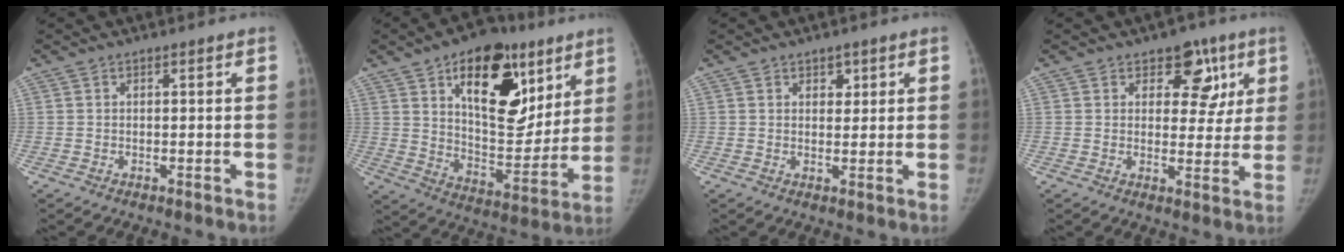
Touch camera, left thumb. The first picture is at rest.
{"total": 23.3, "force": [11.0, 12.5, 16.2], "torque": [-0.187, -0.042, 0.174]}
{"total": 2.5, "force": [1.4, 1.7, 1.1], "torque": [0.004, -0.008, 0.021]}
{"total": 8.9, "force": [4.4, 5.7, 5.2], "torque": [-0.016, -0.015, 0.055]}